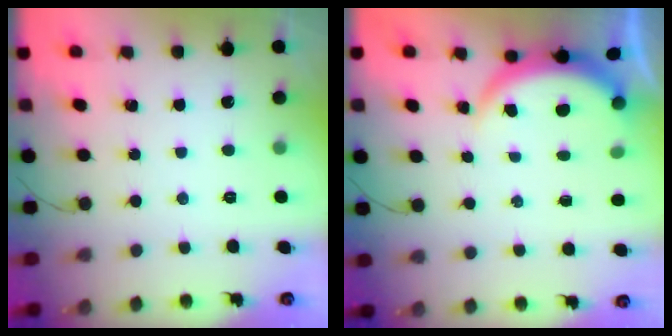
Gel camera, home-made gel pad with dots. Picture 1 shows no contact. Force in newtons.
{"total": 3.9, "press": 3.9, "slide": 0.2}